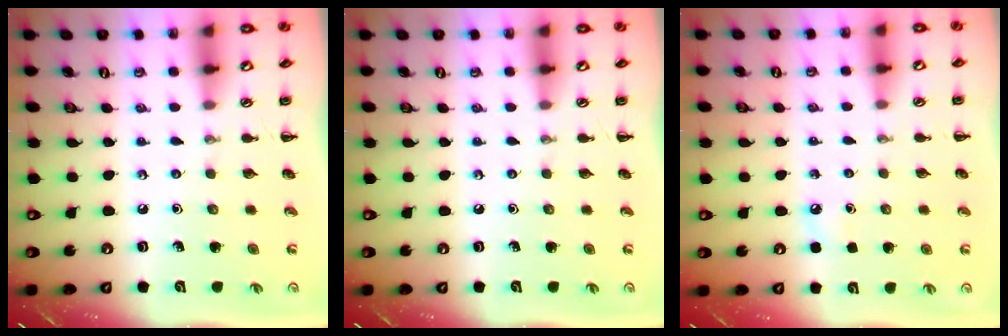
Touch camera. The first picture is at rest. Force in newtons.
{"total": 0.0}
{"total": 2.8, "press": 2.6, "slide": 1.0}